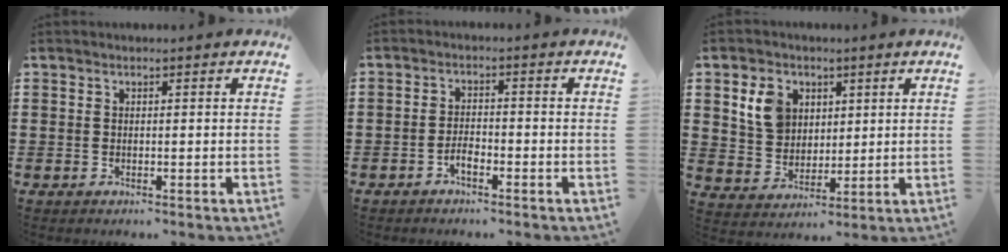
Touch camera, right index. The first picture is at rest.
{"total": 2.3, "force": [-1.5, 0.9, 1.5], "torque": [-0.029, 0.004, -0.029]}
{"total": 6.9, "force": [2.7, 5.6, 3.1], "torque": [-0.078, 0.016, 0.049]}